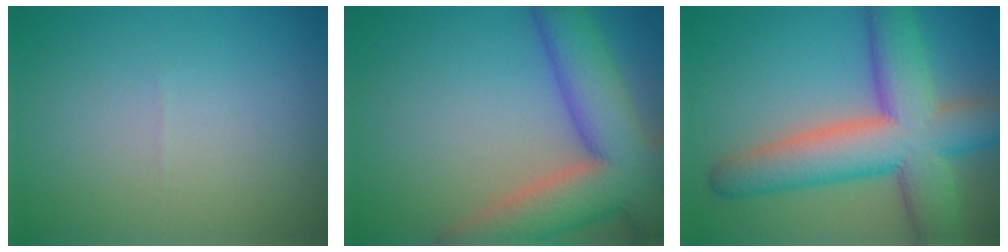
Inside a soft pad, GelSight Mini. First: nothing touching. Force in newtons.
{"total": 10.9, "press": 10.9, "slide": 0.8}
{"total": 11.2, "press": 11.2, "slide": 0.6}